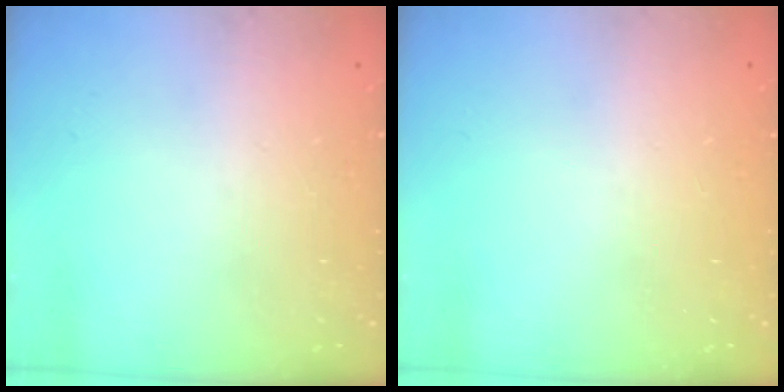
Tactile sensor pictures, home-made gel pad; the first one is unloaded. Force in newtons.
{"total": 0.0}